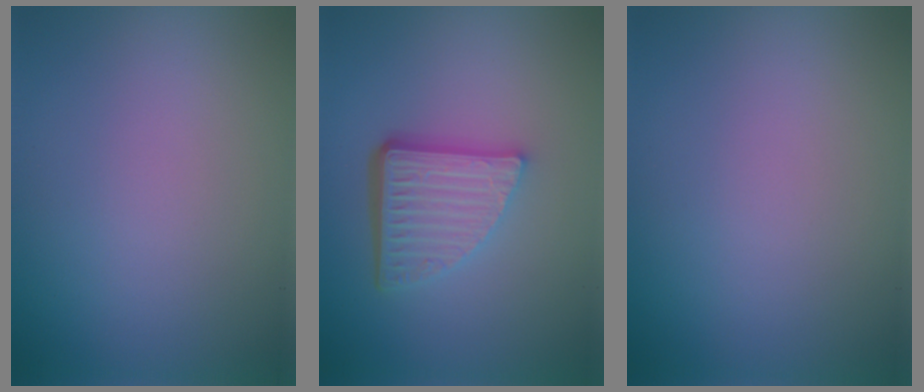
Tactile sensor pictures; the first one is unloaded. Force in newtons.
{"total": 5.6, "press": 3.8, "slide": 4.2}
{"total": 0.0}